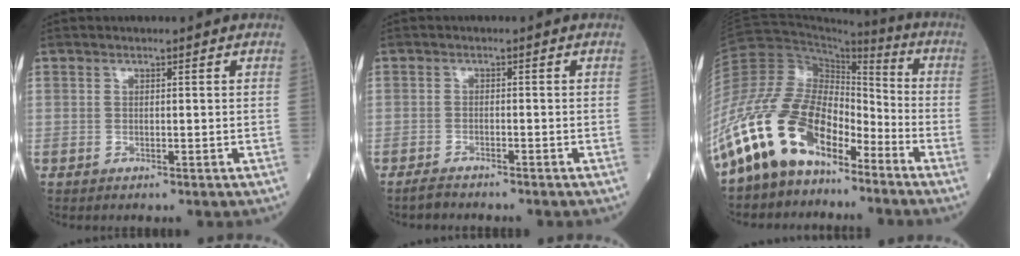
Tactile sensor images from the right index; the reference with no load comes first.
{"total": 1.9, "force": [-1.8, 0.2, 0.4], "torque": [-0.013, -0.003, -0.032]}
{"total": 16.7, "force": [-11.6, 7.7, 9.2], "torque": [-0.200, 0.033, -0.223]}